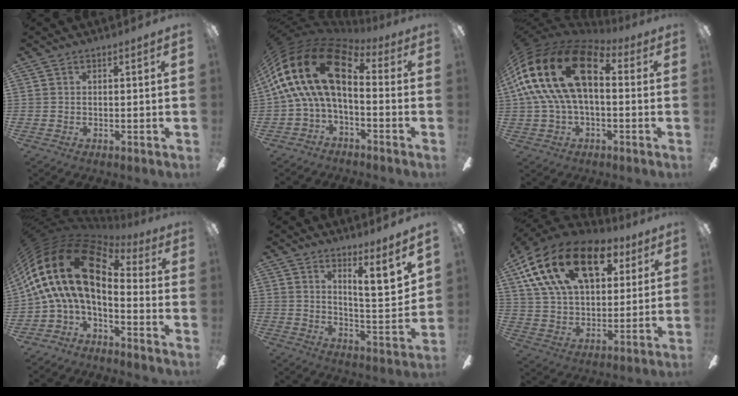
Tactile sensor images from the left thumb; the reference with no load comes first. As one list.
[{"total": 19.8, "force": [3.4, 10.3, 16.6], "torque": [-0.342, -0.002, 0.062]}, {"total": 22.7, "force": [5.3, 12.0, 18.6], "torque": [-0.369, 0.000, 0.089]}, {"total": 19.6, "force": [3.0, 10.3, 16.4], "torque": [-0.351, -0.016, 0.049]}, {"total": 10.0, "force": [6.5, 1.9, 7.3], "torque": [-0.097, -0.050, 0.102]}, {"total": 23.4, "force": [11.6, 13.5, 15.1], "torque": [-0.271, -0.046, 0.200]}]